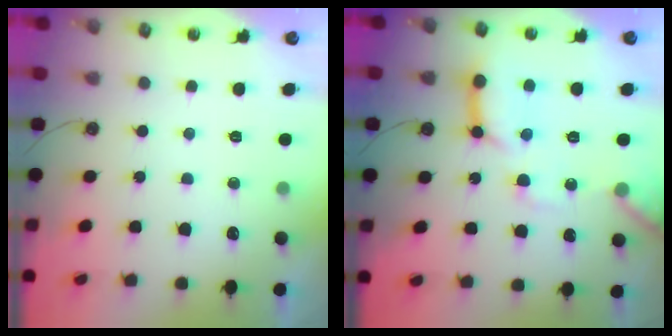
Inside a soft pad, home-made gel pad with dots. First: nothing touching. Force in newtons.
{"total": 16.1, "press": 16.0, "slide": 1.8}